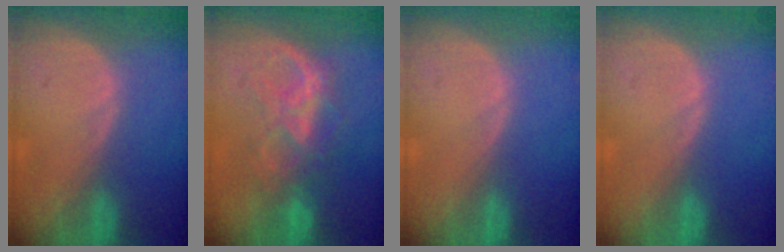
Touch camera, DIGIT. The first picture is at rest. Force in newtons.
{"total": 6.4, "press": 6.3, "slide": 0.7}
{"total": 0.0}
{"total": 0.0}